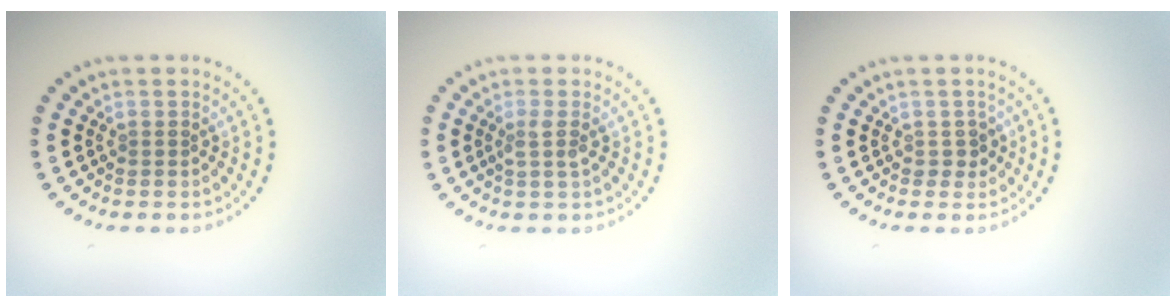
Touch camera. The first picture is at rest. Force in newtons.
{"total": 1.4, "press": 1.1, "slide": 0.9}
{"total": 1.2, "press": 1.0, "slide": 0.7}